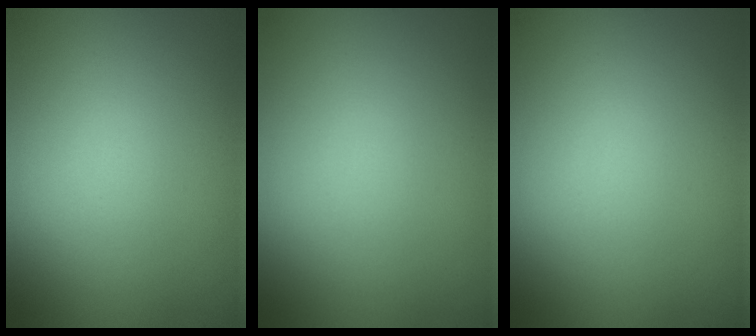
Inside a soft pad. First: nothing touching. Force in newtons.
{"total": 0.0}
{"total": 0.0}